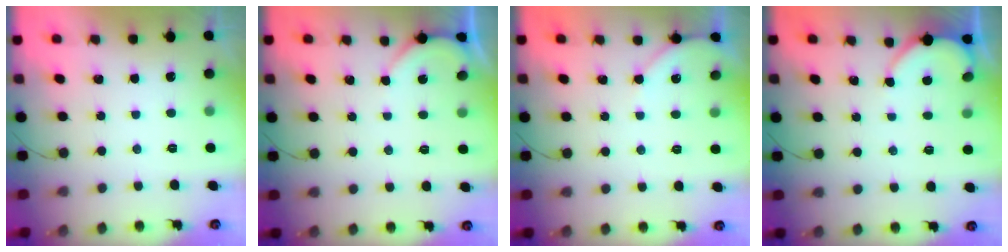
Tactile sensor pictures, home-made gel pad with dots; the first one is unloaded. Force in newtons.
{"total": 2.3, "press": 2.3, "slide": 0.4}
{"total": 5.2, "press": 5.1, "slide": 0.6}
{"total": 2.9, "press": 2.8, "slide": 0.4}